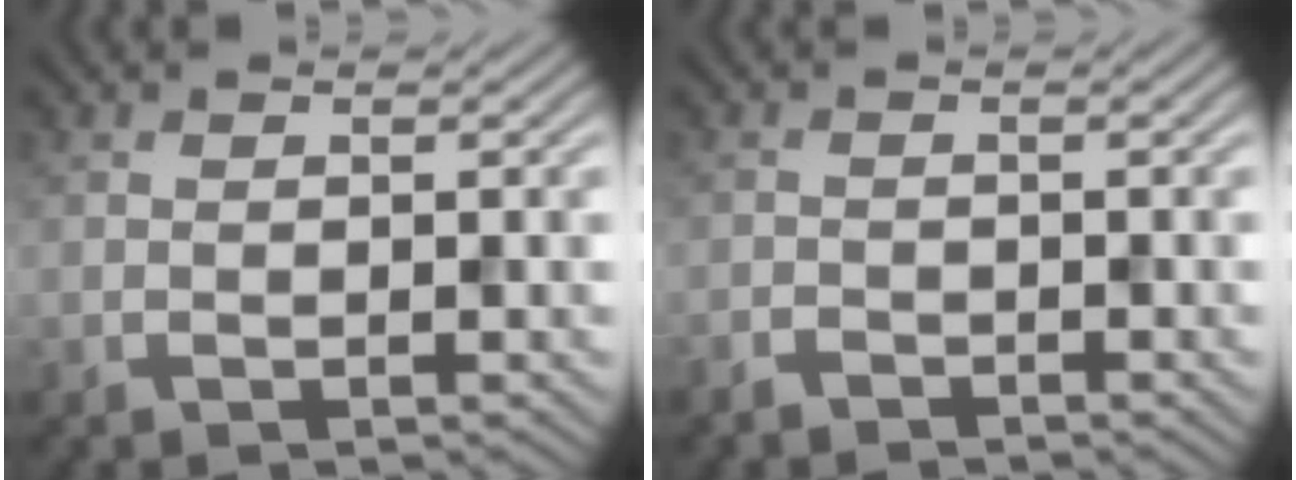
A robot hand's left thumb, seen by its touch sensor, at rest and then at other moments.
{"total": 1.1, "force": [-1.1, 0.1, 0.1], "torque": [0.008, -0.004, -0.021]}